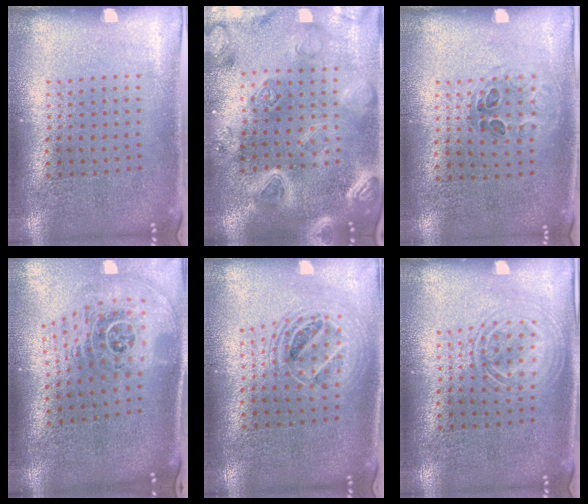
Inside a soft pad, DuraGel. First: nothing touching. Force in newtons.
{"total": 4.3, "press": 3.8, "slide": 1.9}
{"total": 1.0, "press": 0.7, "slide": 0.7}
{"total": 2.6, "press": 1.8, "slide": 1.9}
{"total": 1.8, "press": 1.5, "slide": 1.1}
{"total": 1.4, "press": 1.3, "slide": 0.2}